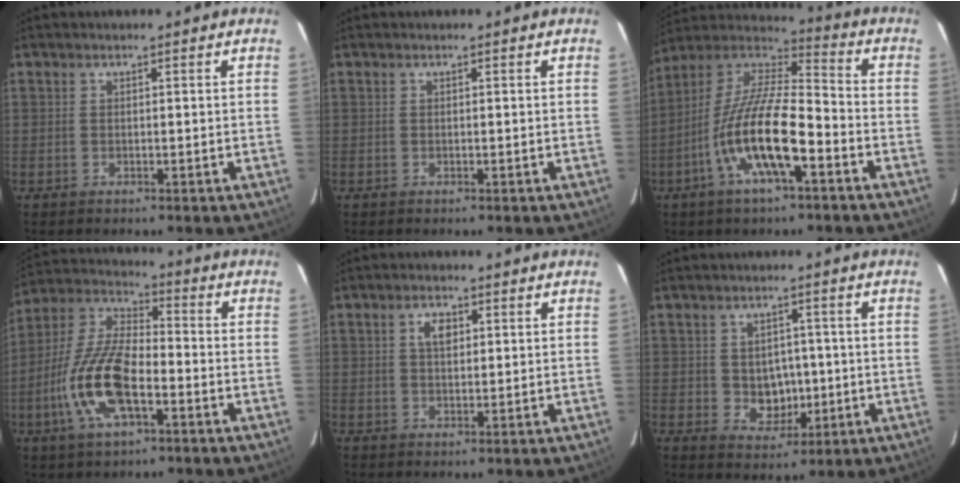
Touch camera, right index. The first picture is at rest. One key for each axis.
{"total": 0.0}
{"total": 16.6, "fx": -6.8, "fy": 4.5, "fz": 14.5, "tx": -0.283, "ty": -0.010, "tz": -0.136}
{"total": 15.2, "fx": -5.3, "fy": 6.0, "fz": 12.9, "tx": -0.276, "ty": -0.002, "tz": -0.106}
{"total": 3.3, "fx": 1.1, "fy": 2.0, "fz": 2.5, "tx": -0.042, "ty": 0.008, "tz": 0.020}
{"total": 4.6, "fx": -0.8, "fy": 3.7, "fz": 2.7, "tx": -0.047, "ty": 0.004, "tz": -0.005}